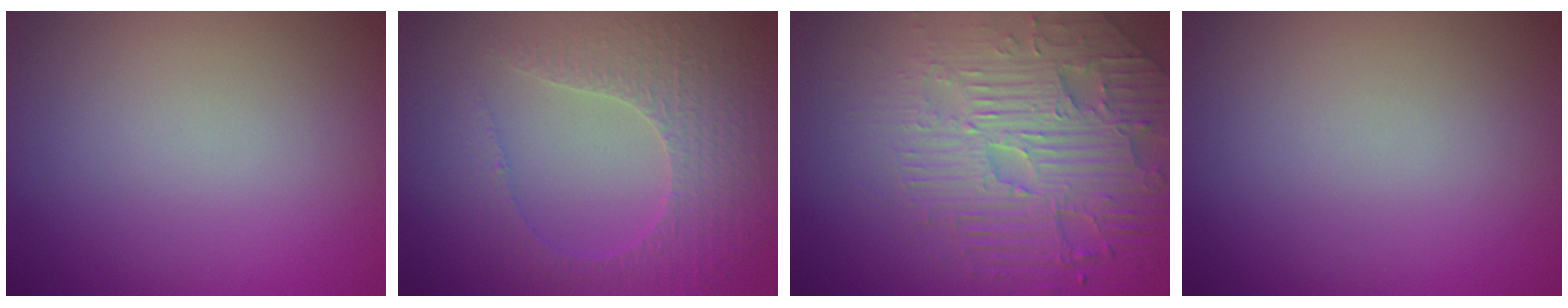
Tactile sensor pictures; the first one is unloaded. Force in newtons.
{"total": 4.2, "press": 3.2, "slide": 2.7}
{"total": 7.1, "press": 5.4, "slide": 4.6}
{"total": 0.0}